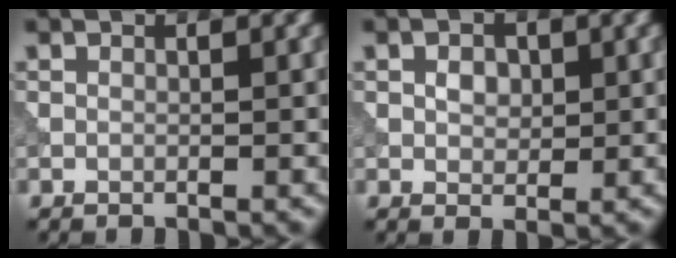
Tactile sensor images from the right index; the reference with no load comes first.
{"total": 1.8, "force": [0.3, 1.3, 1.1], "torque": [-0.022, -0.003, 0.006]}